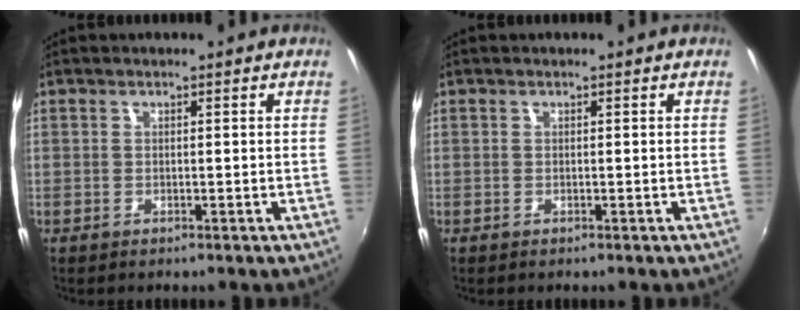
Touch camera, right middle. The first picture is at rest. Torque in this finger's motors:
{"motor_torque": [-0.13, 0.13, 0.00, 0.00]}